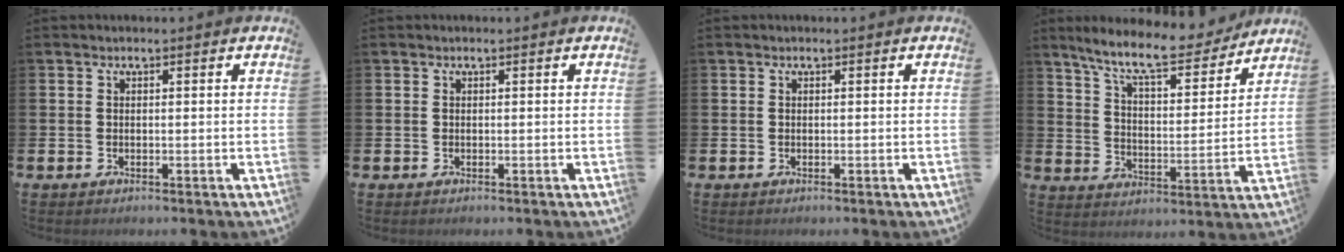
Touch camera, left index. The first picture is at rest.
{"total": 0.0}
{"total": 0.0}
{"total": 10.4, "force": [9.2, 2.0, 4.5], "torque": [-0.112, -0.053, 0.157]}